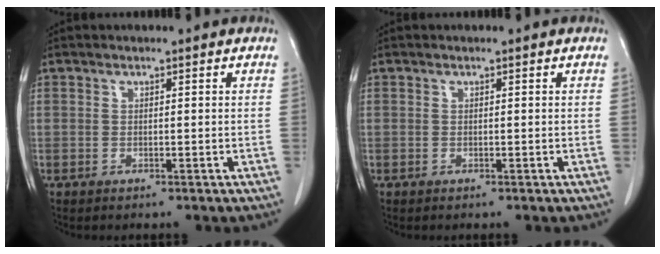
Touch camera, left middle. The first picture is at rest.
{"total": 0.0}